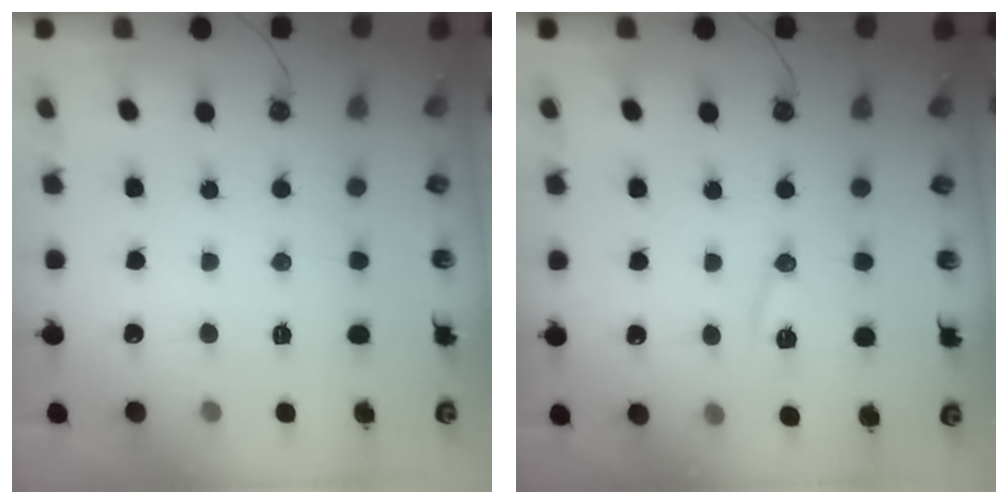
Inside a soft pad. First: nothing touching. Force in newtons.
{"total": 9.3, "press": 9.1, "slide": 1.9}